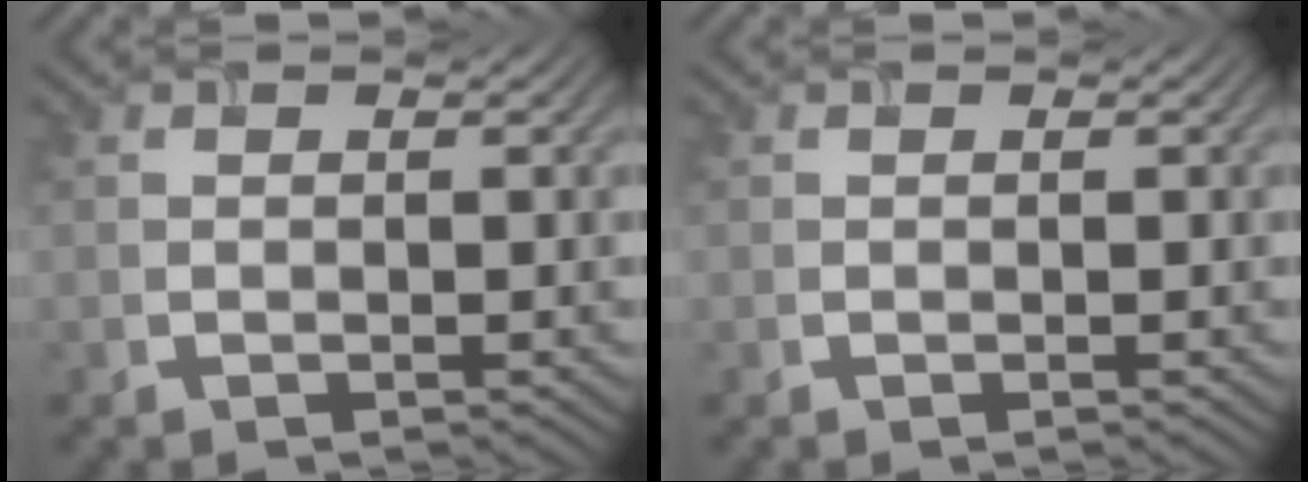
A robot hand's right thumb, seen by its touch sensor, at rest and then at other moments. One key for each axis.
{"total": 0.0}